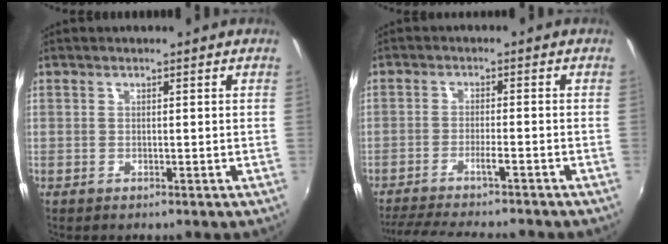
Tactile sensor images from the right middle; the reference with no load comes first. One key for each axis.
{"total": 12.0, "fx": -10.6, "fy": 0.1, "fz": 5.6, "tx": -0.119, "ty": -0.012, "tz": -0.168}